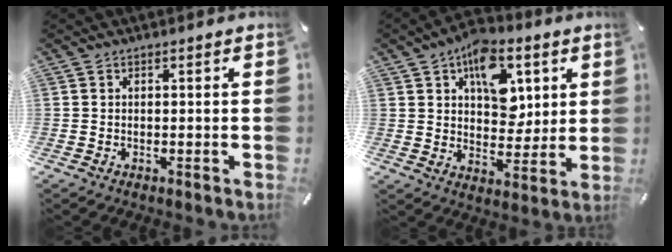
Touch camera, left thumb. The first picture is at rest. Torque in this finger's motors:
{"motor_torque": [2.03, 2.17, 1.37, -1.18, 0.41]}